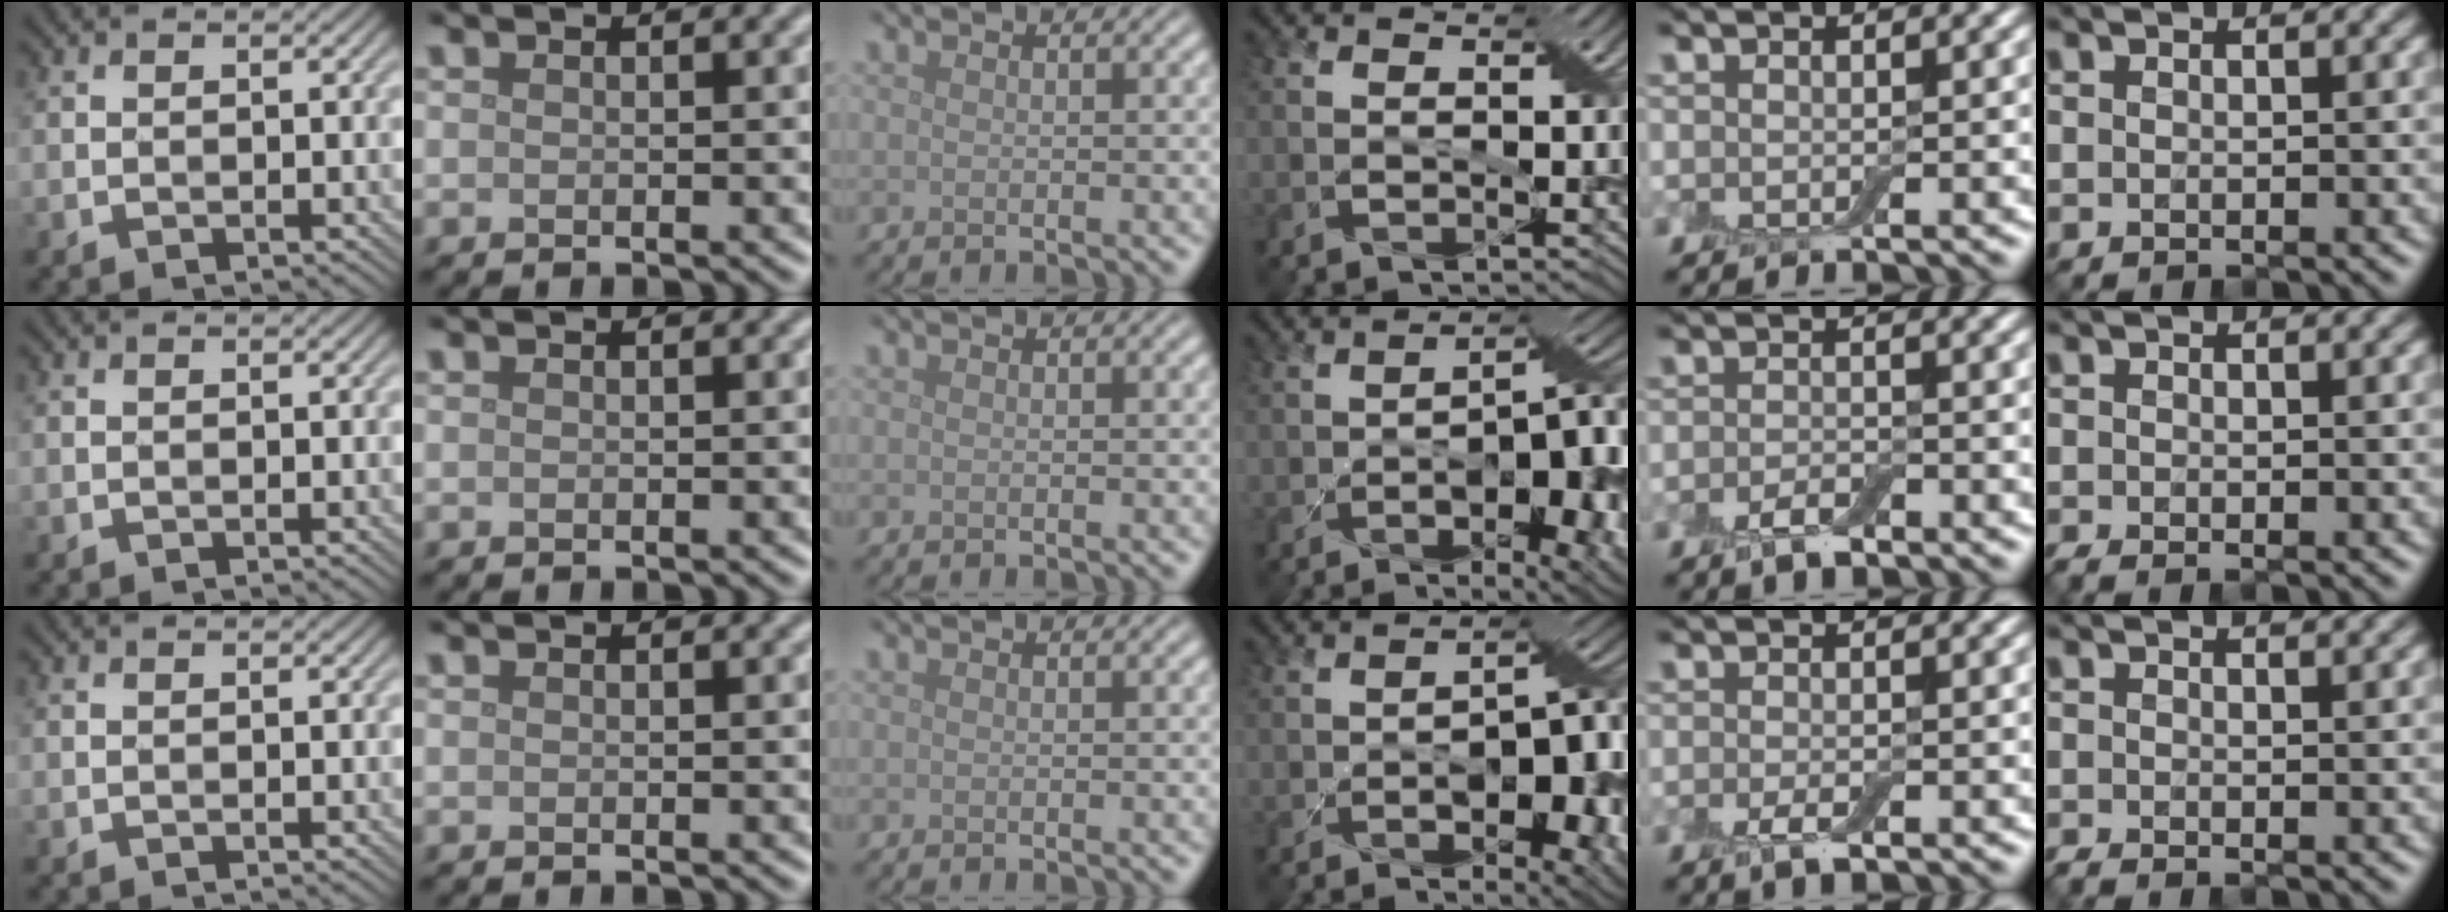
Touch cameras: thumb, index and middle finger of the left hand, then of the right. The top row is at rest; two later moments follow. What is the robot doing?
{"motion": "pour", "object": "bowl"}